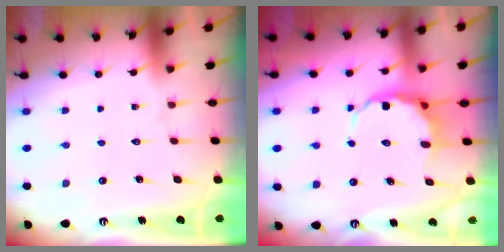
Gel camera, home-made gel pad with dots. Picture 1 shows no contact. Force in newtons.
{"total": 6.9, "press": 6.7, "slide": 1.7}